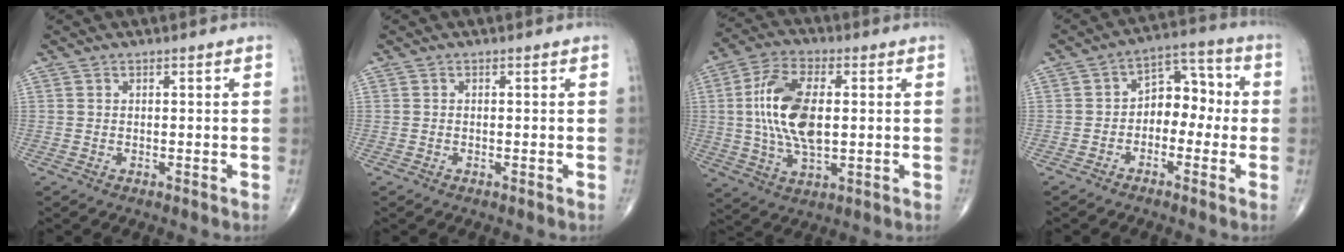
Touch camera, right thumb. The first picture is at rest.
{"total": 0.0}
{"total": 14.8, "force": [1.2, 7.3, 12.8], "torque": [-0.254, 0.003, 0.023]}
{"total": 8.4, "force": [-1.1, 5.8, 5.9], "torque": [-0.049, 0.043, -0.033]}